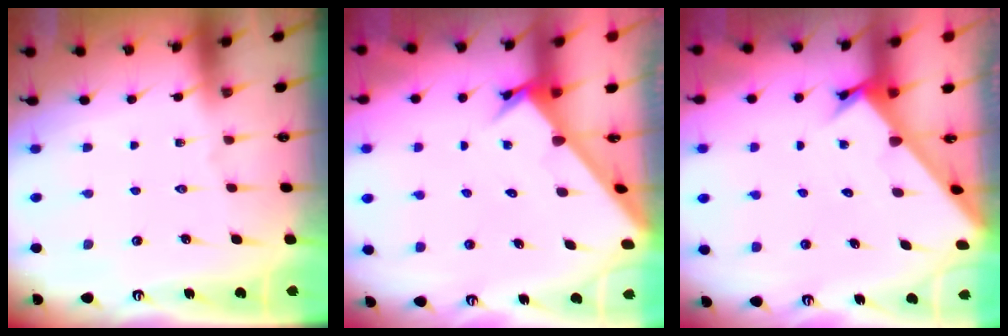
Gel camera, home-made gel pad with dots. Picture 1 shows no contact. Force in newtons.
{"total": 2.8, "press": 2.8, "slide": 0.3}
{"total": 2.1, "press": 2.1, "slide": 0.2}